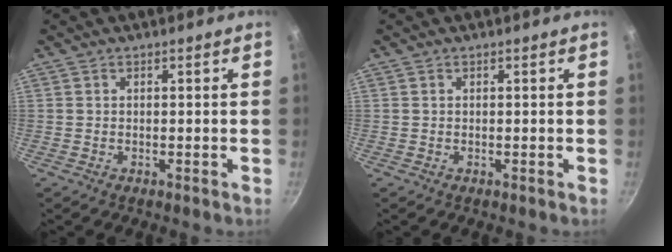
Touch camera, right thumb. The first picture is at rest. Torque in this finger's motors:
{"motor_torque": [-0.15, 0.40, -0.02, -0.79, 0.04]}